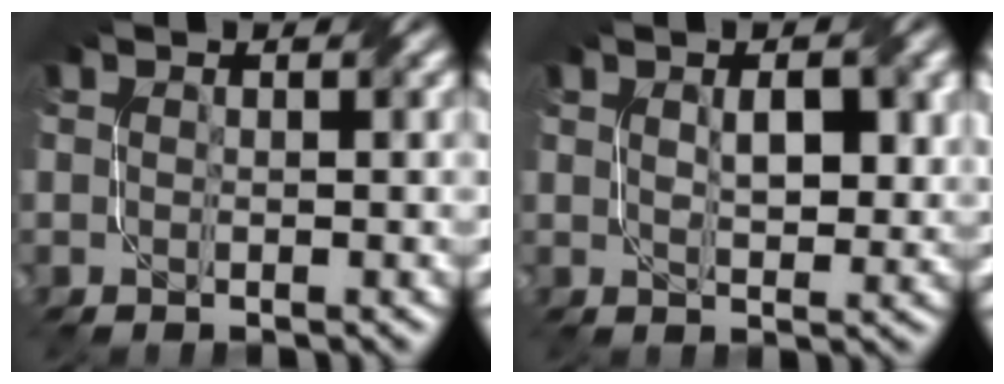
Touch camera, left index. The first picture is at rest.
{"total": 3.6, "force": [1.0, 1.5, 3.1], "torque": [-0.057, 0.001, 0.022]}